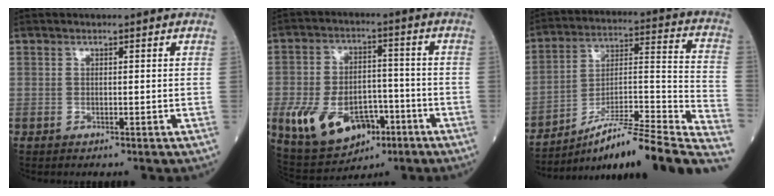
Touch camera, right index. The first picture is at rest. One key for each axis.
{"total": 14.2, "fx": -5.6, "fy": 8.2, "fz": 10.1, "tx": -0.190, "ty": 0.003, "tz": -0.082}
{"total": 24.0, "fx": -19.5, "fy": 0.3, "fz": 14.0, "tx": -0.151, "ty": 0.017, "tz": -0.301}